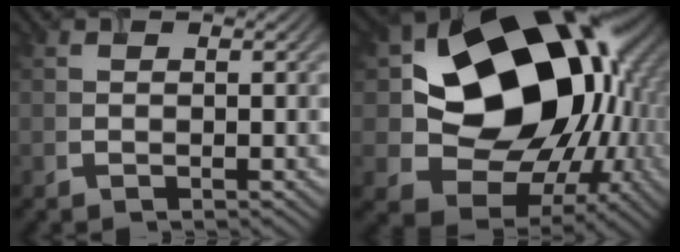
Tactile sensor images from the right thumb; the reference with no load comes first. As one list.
[{"total": 19.8, "force": [2.0, 15.3, 12.5], "torque": [-0.210, -0.035, 0.058]}]